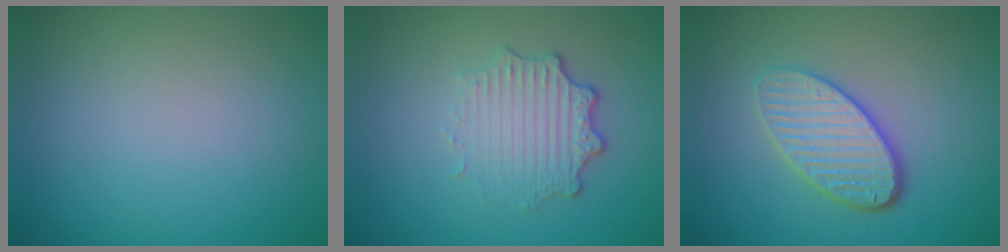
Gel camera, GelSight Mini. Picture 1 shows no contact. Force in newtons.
{"total": 3.6, "press": 2.8, "slide": 2.2}
{"total": 4.7, "press": 3.5, "slide": 3.1}